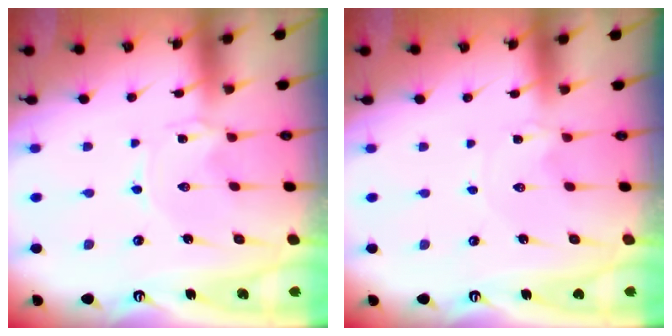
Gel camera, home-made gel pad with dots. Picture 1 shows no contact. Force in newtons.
{"total": 0.0}